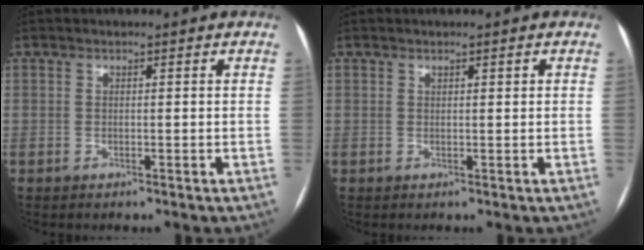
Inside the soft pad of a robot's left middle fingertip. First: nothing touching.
{"total": 0.8, "force": [0.4, 0.2, 0.7], "torque": [-0.013, 0.004, 0.007]}